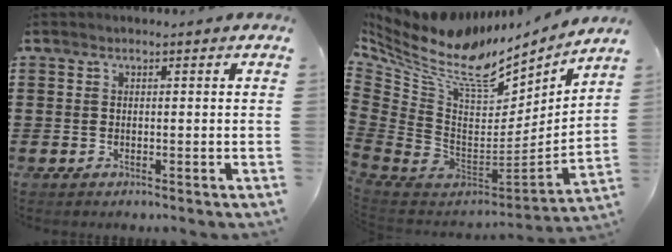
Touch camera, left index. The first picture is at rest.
{"total": 12.6, "force": [8.0, 5.4, 8.0], "torque": [-0.196, -0.065, 0.132]}